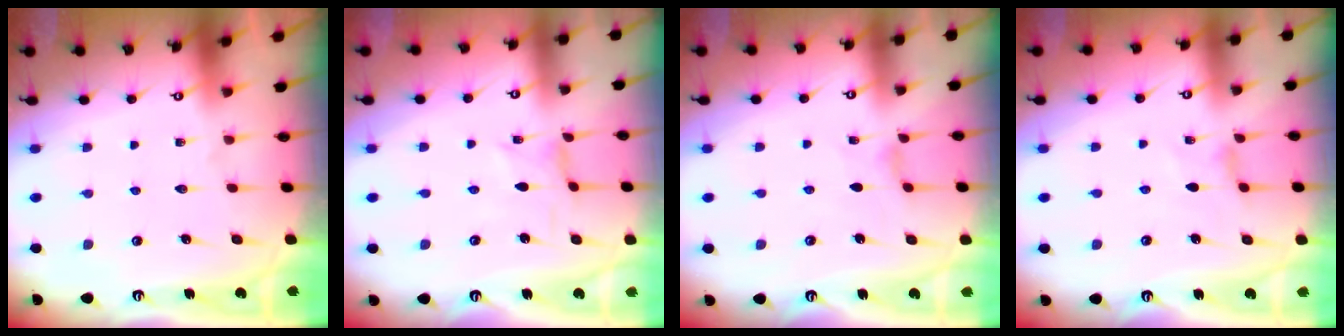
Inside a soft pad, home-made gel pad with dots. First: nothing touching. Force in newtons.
{"total": 0.0}
{"total": 3.1, "press": 3.0, "slide": 0.3}
{"total": 2.2, "press": 2.1, "slide": 0.5}